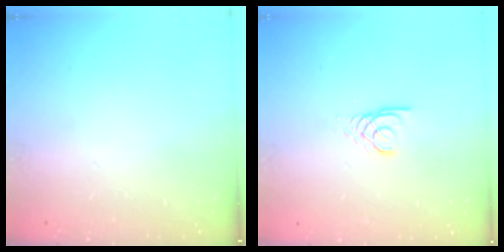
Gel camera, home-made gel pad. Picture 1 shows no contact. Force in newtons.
{"total": 2.7, "press": 2.7, "slide": 0.1}